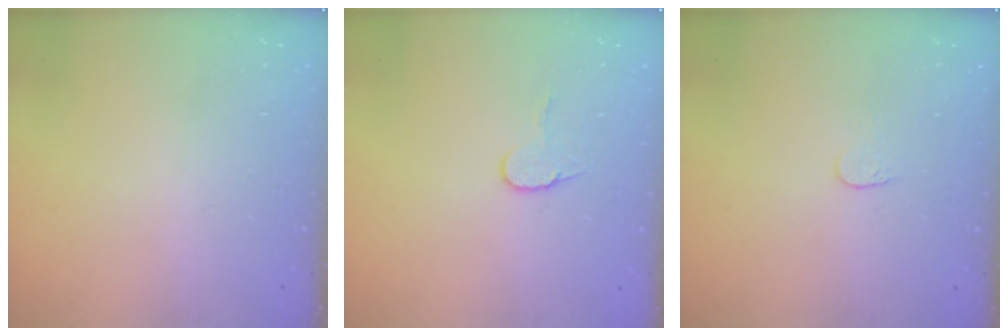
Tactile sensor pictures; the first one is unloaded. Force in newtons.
{"total": 7.3, "press": 7.3, "slide": 0.4}
{"total": 3.8, "press": 3.8, "slide": 0.3}